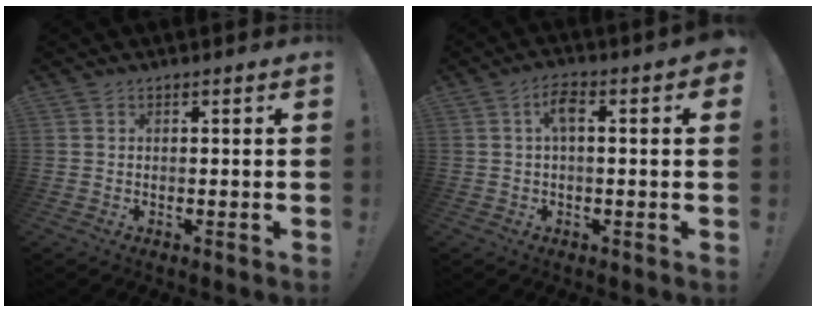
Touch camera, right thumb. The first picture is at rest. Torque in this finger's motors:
{"motor_torque": [0.46, 1.50, 0.74, -0.04, 0.02]}